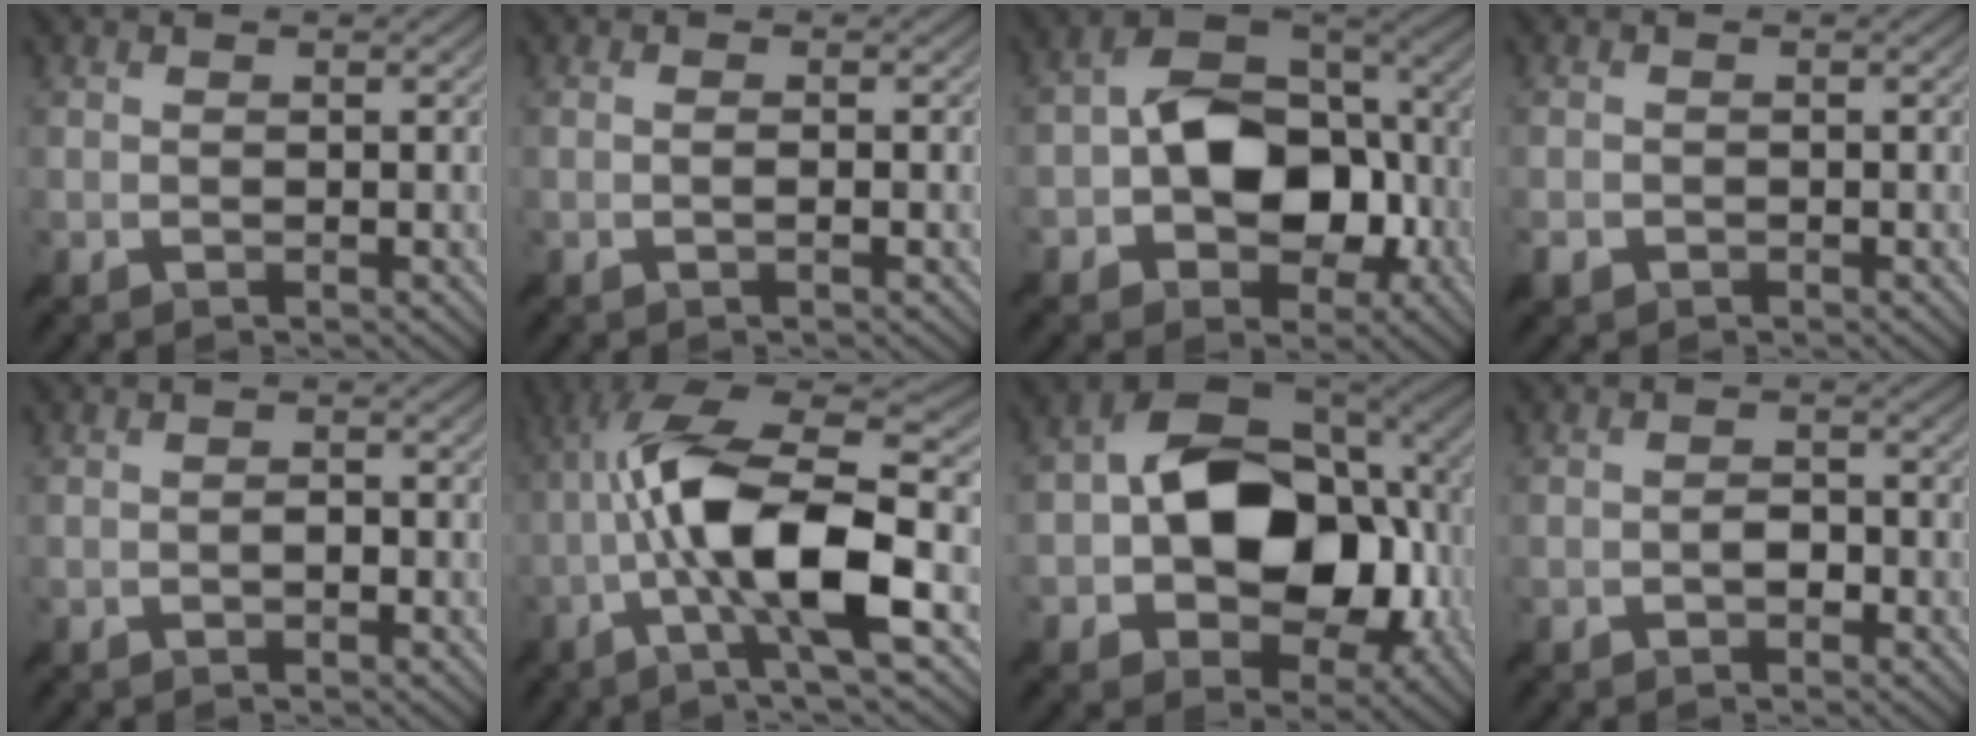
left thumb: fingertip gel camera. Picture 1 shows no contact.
{"total": 0.8, "force": [-0.2, 0.0, 0.8], "torque": [-0.015, 0.002, -0.005]}
{"total": 11.6, "force": [-2.3, 8.0, 8.1], "torque": [-0.135, 0.008, -0.056]}
{"total": 1.4, "force": [-0.9, 0.9, 0.6], "torque": [-0.014, -0.002, -0.022]}
{"total": 0.9, "force": [-0.5, 0.5, 0.6], "torque": [-0.010, 0.003, -0.010]}
{"total": 15.6, "force": [-2.2, 4.6, 14.7], "torque": [-0.276, 0.013, -0.043]}
{"total": 16.2, "force": [-0.8, 10.9, 11.9], "torque": [-0.193, 0.004, -0.022]}
{"total": 1.6, "force": [-0.9, 0.9, 1.0], "torque": [-0.017, 0.003, -0.019]}